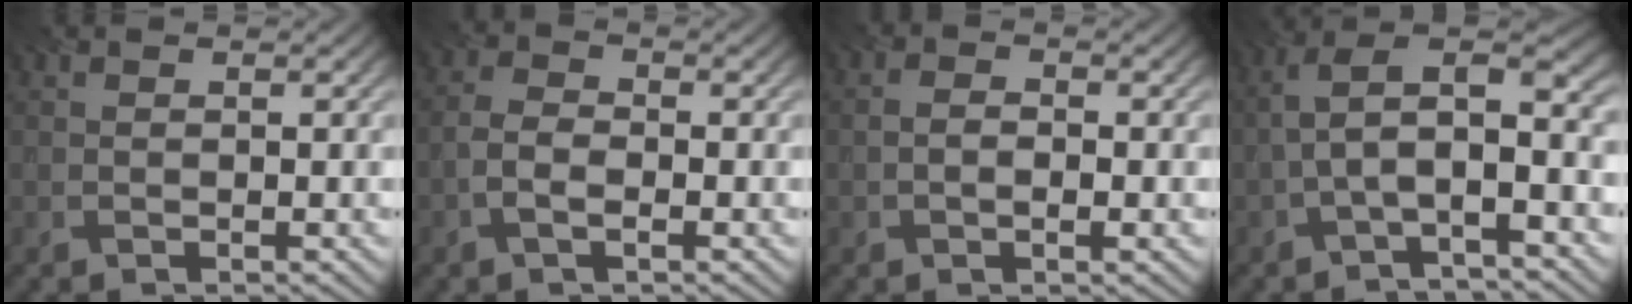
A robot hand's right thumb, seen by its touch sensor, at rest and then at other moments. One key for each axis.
{"total": 3.0, "fx": -1.2, "fy": 1.5, "fz": 2.3, "tx": -0.051, "ty": 0.002, "tz": -0.031}
{"total": 2.4, "fx": -0.4, "fy": 1.4, "fz": 1.9, "tx": -0.016, "ty": -0.003, "tz": -0.015}
{"total": 8.4, "fx": -1.4, "fy": 3.2, "fz": 7.6, "tx": -0.149, "ty": 0.018, "tz": -0.036}